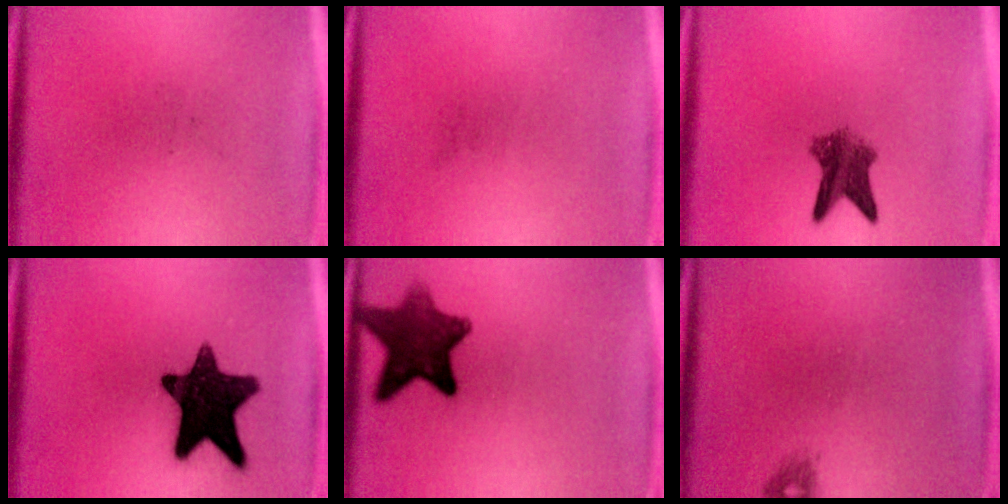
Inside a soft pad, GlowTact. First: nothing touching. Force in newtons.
{"total": 0.0}
{"total": 5.5}
{"total": 14.9}
{"total": 10.4}
{"total": 0.9}